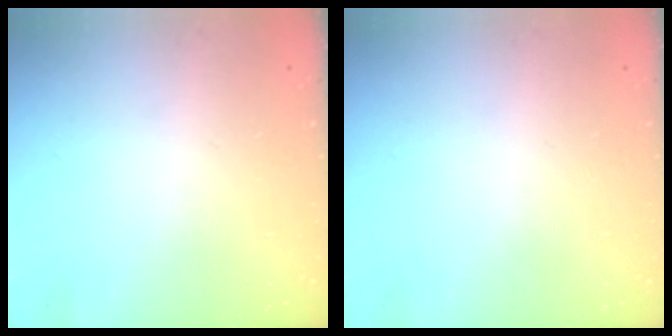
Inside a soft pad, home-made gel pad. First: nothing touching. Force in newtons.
{"total": 0.0}